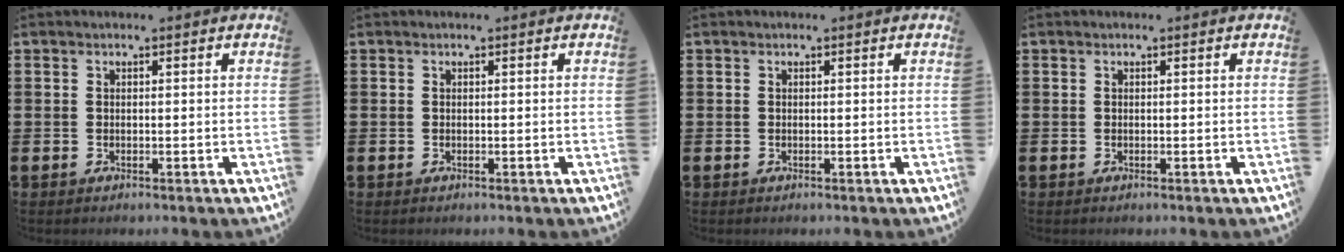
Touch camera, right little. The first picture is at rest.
{"total": 0.0}
{"total": 0.0}
{"total": 0.0}